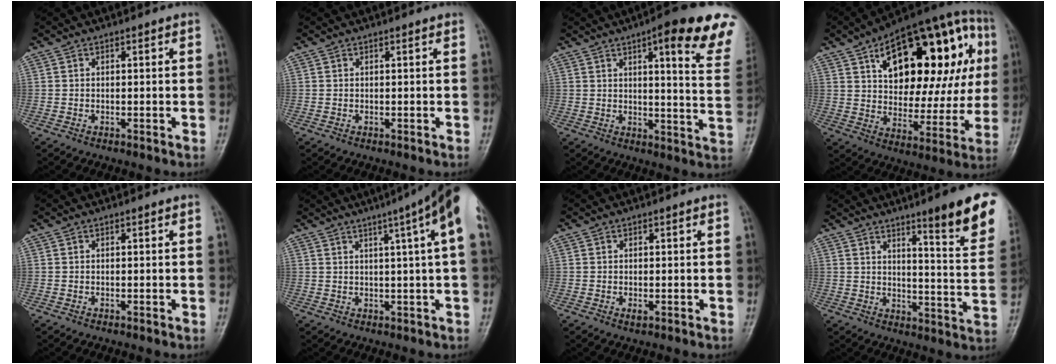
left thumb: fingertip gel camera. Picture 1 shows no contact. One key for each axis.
{"total": 0.0}
{"total": 18.4, "fx": 10.7, "fy": 3.4, "fz": 14.6, "tx": -0.158, "ty": -0.043, "tz": 0.119}
{"total": 31.8, "fx": 9.9, "fy": 15.7, "fz": 25.7, "tx": -0.328, "ty": 0.035, "tz": 0.151}
{"total": 0.0}
{"total": 12.3, "fx": 5.2, "fy": 0.1, "fz": 11.2, "tx": -0.149, "ty": 0.014, "tz": 0.058}
{"total": 1.3, "fx": -0.3, "fy": 0.7, "fz": 1.0, "tx": -0.018, "ty": 0.003, "tz": -0.006}
{"total": 15.9, "fx": 9.6, "fy": 2.1, "fz": 12.5, "tx": -0.133, "ty": -0.059, "tz": 0.126}